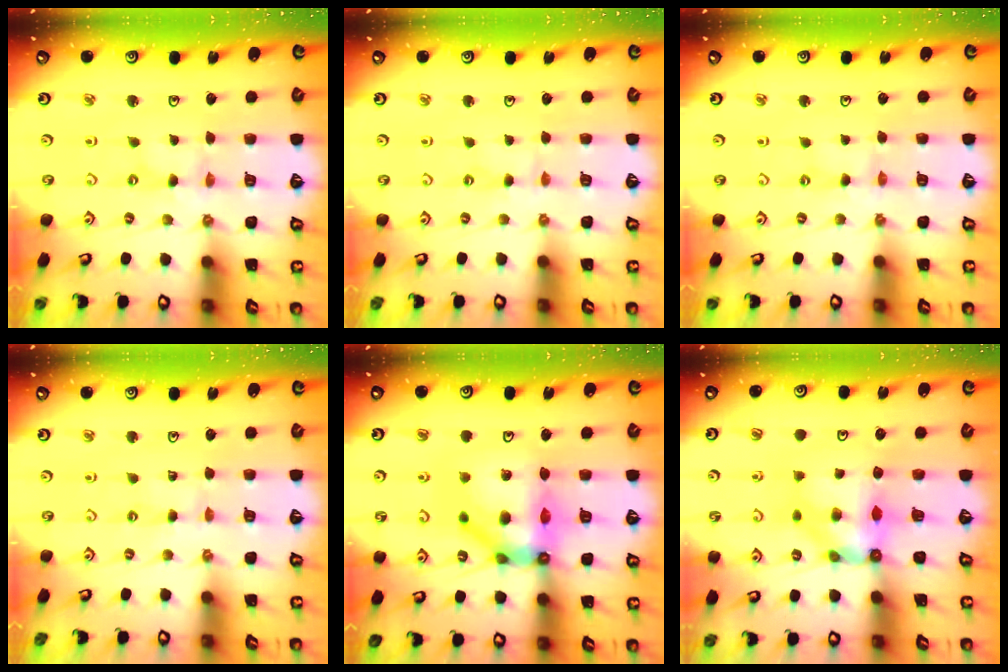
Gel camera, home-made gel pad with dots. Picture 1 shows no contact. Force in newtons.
{"total": 1.3, "press": 1.3, "slide": 0.3}
{"total": 2.4, "press": 2.3, "slide": 0.4}
{"total": 1.1, "press": 1.1, "slide": 0.2}
{"total": 14.4, "press": 14.2, "slide": 2.8}
{"total": 7.0, "press": 7.0, "slide": 0.5}